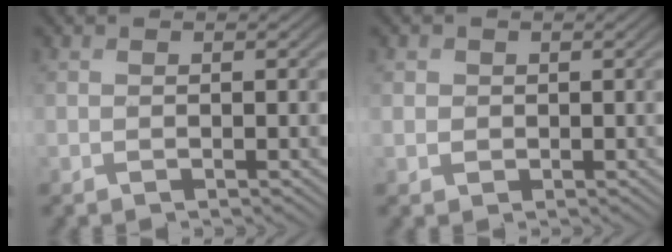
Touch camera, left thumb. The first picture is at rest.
{"total": 1.5, "force": [0.4, 1.5, 0.2], "torque": [-0.008, -0.004, 0.006]}